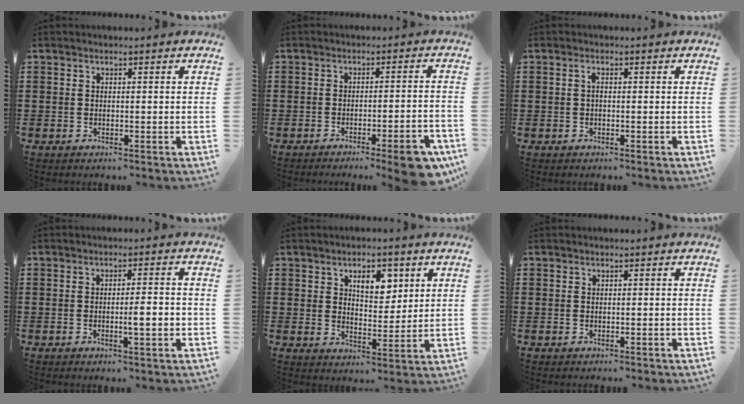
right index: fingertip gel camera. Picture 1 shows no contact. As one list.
[{"total": 5.4, "force": [-3.8, 0.2, 3.9], "torque": [-0.056, -0.008, -0.064]}, {"total": 0.9, "force": [-0.1, 0.2, 0.8], "torque": [-0.017, -0.001, -0.002]}, {"total": 3.9, "force": [-0.8, 0.4, 3.8], "torque": [-0.064, -0.001, -0.016]}, {"total": 5.6, "force": [2.8, 3.1, 3.8], "torque": [-0.062, 0.004, 0.042]}, {"total": 0.0}]